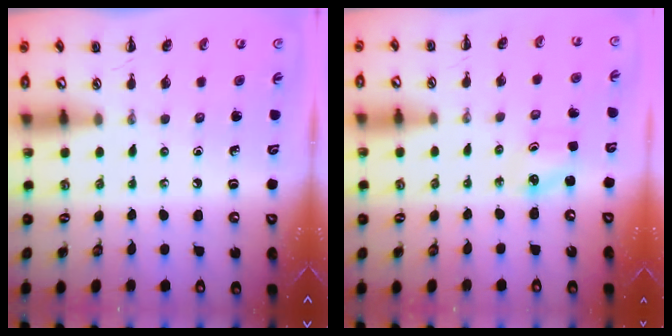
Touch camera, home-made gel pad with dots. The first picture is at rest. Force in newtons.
{"total": 2.5, "press": 2.4, "slide": 0.8}